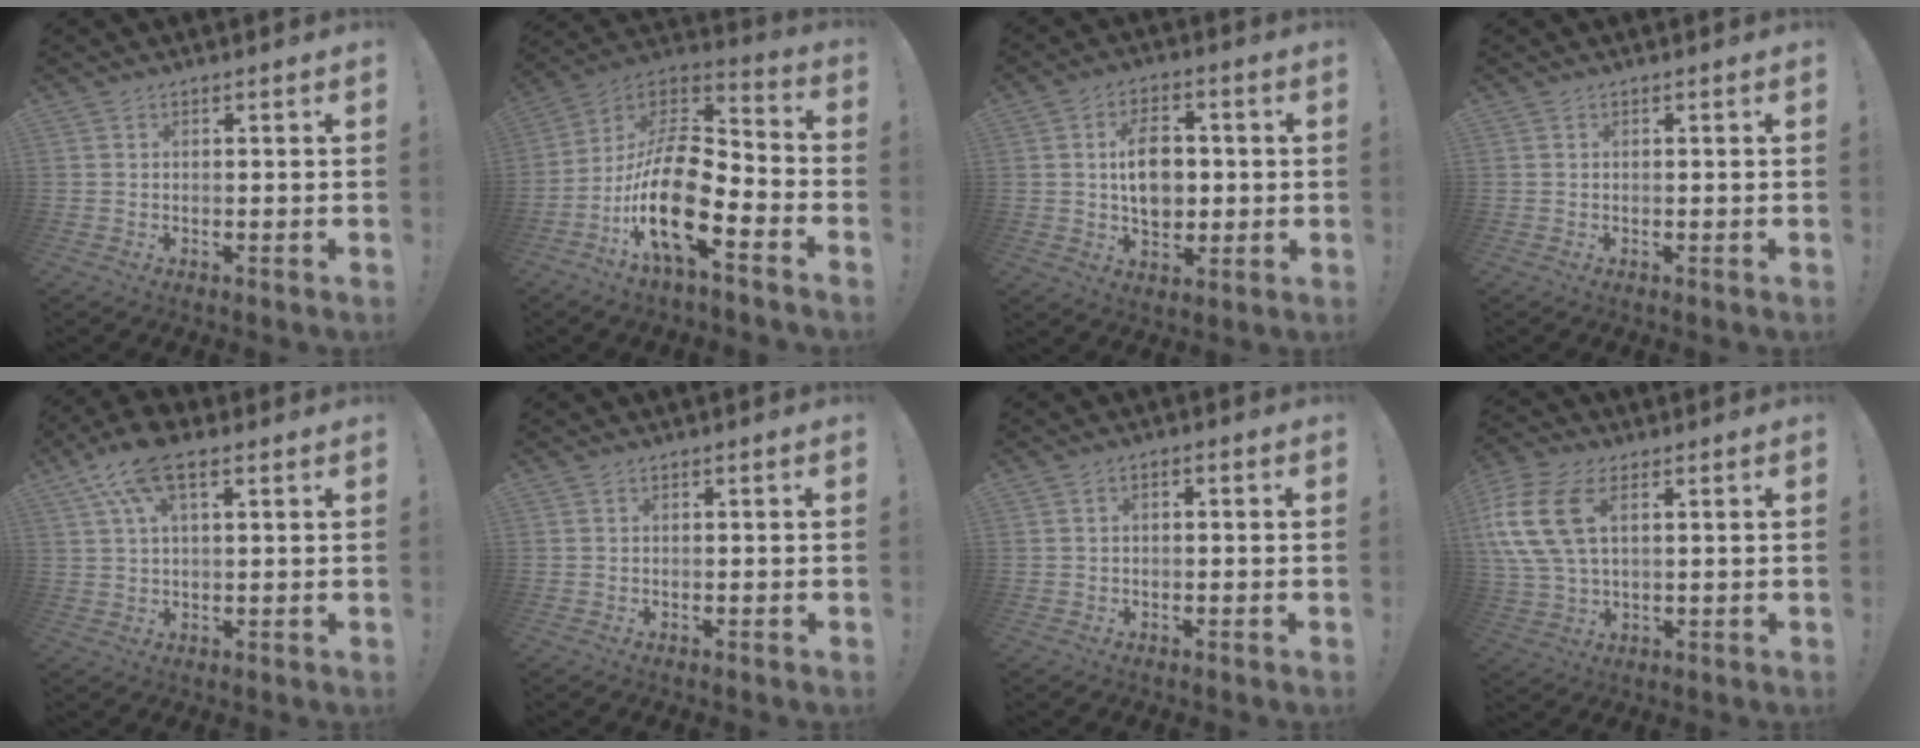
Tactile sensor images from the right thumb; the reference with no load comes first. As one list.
[{"total": 21.2, "force": [-7.1, 9.0, 17.9], "torque": [-0.346, 0.029, -0.118]}, {"total": 11.3, "force": [0.6, 8.0, 8.0], "torque": [-0.114, 0.004, 0.011]}, {"total": 0.0}, {"total": 10.9, "force": [5.4, 4.9, 8.0], "torque": [-0.149, -0.006, 0.101]}, {"total": 0.0}, {"total": 1.5, "force": [-0.7, 0.8, 1.0], "torque": [-0.017, 0.006, -0.013]}, {"total": 15.5, "force": [4.9, 9.0, 11.6], "torque": [-0.239, -0.002, 0.093]}]